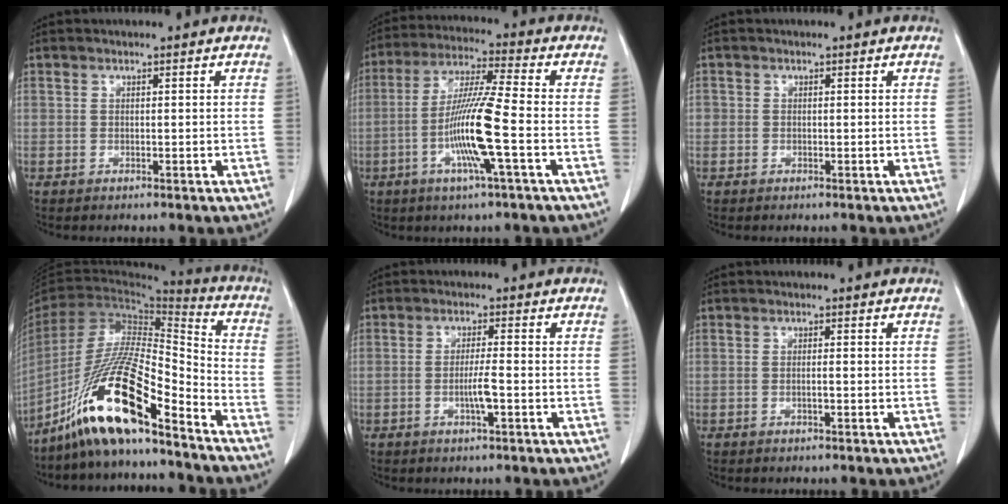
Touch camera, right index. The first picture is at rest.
{"total": 11.8, "force": [-3.2, -0.5, 11.3], "torque": [-0.224, -0.008, -0.068]}
{"total": 0.8, "force": [0.0, 0.7, 0.1], "torque": [0.006, 0.003, -0.003]}
{"total": 18.0, "force": [-12.3, 1.9, 12.9], "torque": [-0.260, -0.015, -0.229]}
{"total": 3.3, "force": [-1.0, -0.1, 3.2], "torque": [-0.063, -0.004, -0.019]}
{"total": 0.8, "force": [-0.3, 0.0, 0.8], "torque": [-0.018, 0.000, -0.005]}